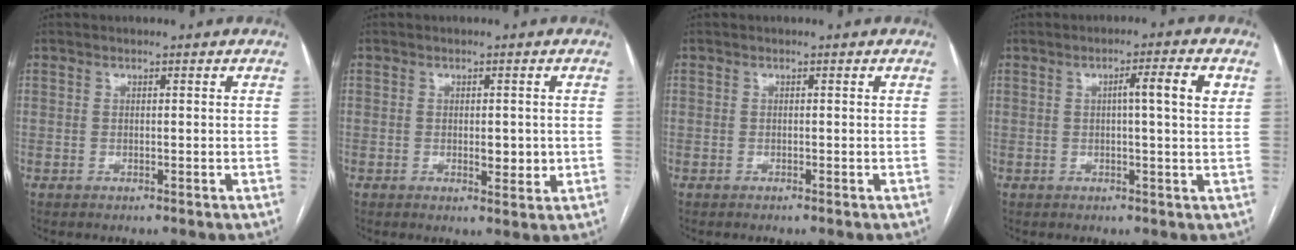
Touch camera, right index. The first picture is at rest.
{"total": 3.1, "force": [-0.2, 1.3, 2.8], "torque": [-0.039, -0.003, 0.001]}
{"total": 0.0}
{"total": 5.1, "force": [1.4, -0.1, 4.9], "torque": [-0.072, 0.009, 0.018]}